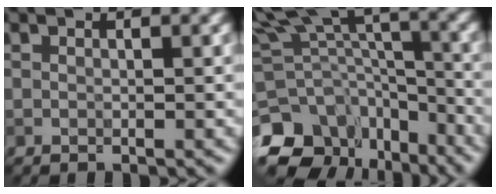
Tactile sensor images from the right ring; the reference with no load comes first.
{"total": 13.2, "force": [-8.8, 8.1, 5.5], "torque": [-0.112, 0.001, -0.095]}